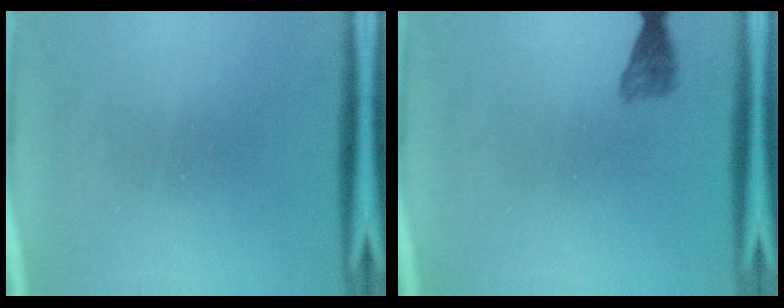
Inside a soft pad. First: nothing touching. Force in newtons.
{"total": 2.4}